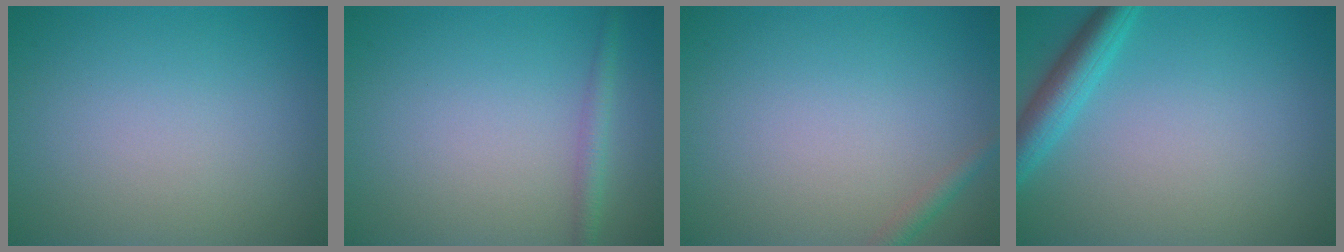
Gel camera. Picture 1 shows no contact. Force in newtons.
{"total": 1.6, "press": 1.6, "slide": 0.0}
{"total": 1.2, "press": 1.2, "slide": 0.0}
{"total": 3.3, "press": 3.3, "slide": 0.2}